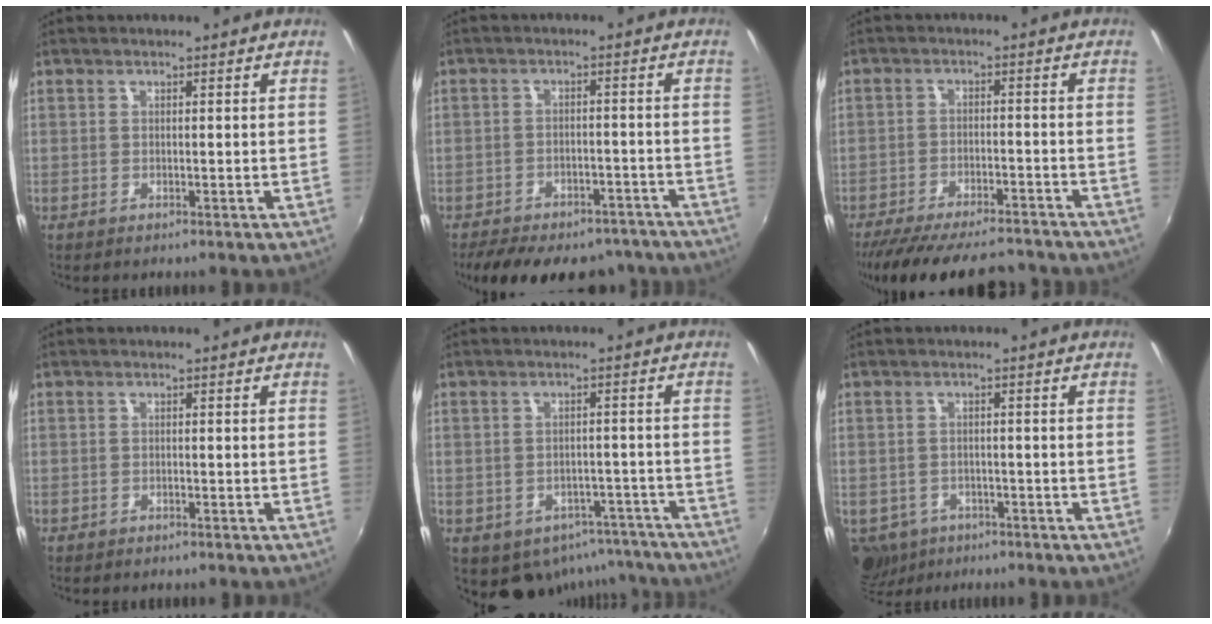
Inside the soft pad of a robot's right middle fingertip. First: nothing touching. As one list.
[{"total": 19.6, "force": [-16.1, 8.0, 7.9], "torque": [-0.165, 0.000, -0.197]}, {"total": 19.0, "force": [-16.3, 5.0, 8.4], "torque": [-0.172, -0.024, -0.237]}, {"total": 0.8, "force": [-0.7, 0.4, 0.1], "torque": [-0.007, -0.002, -0.012]}, {"total": 11.9, "force": [-8.1, 7.7, 4.0], "torque": [-0.084, 0.005, -0.077]}, {"total": 9.5, "force": [-5.4, 6.7, 3.9], "torque": [-0.111, -0.028, -0.080]}]